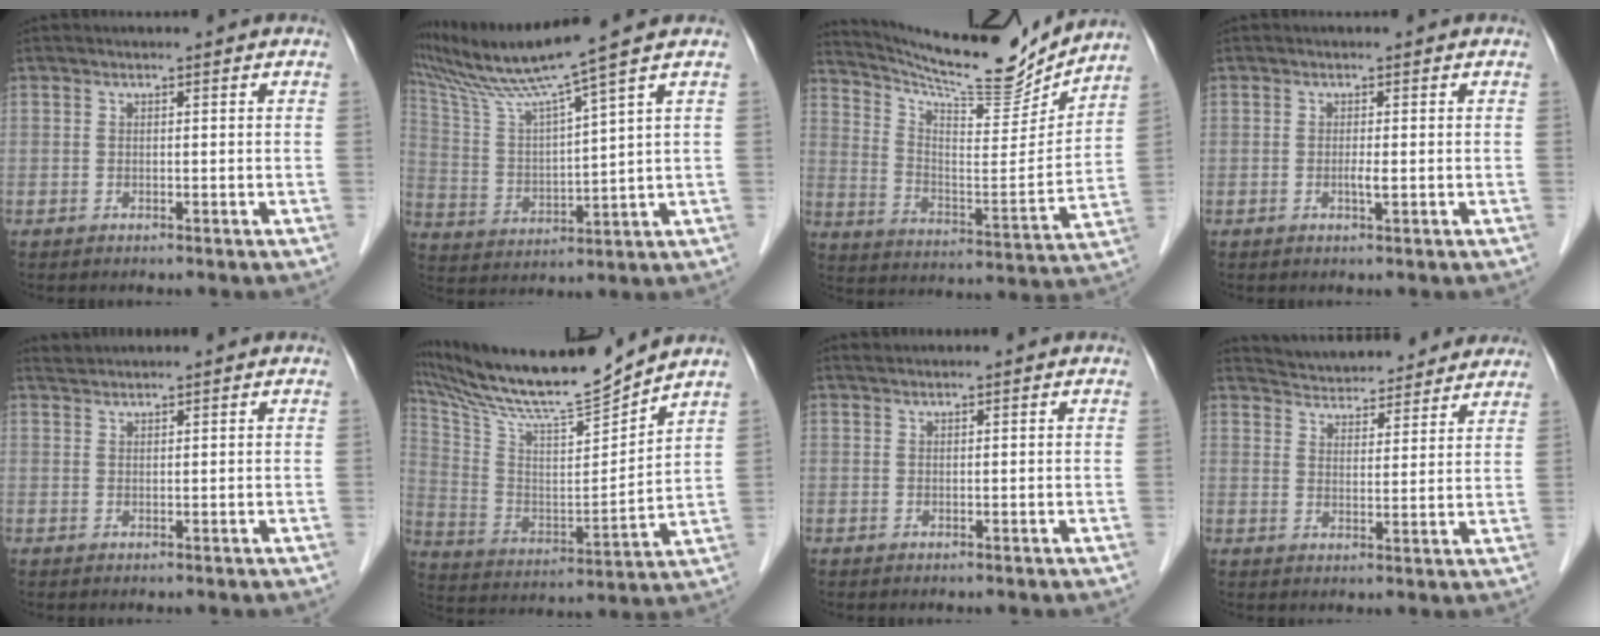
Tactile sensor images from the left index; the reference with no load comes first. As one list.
[{"total": 12.0, "force": [9.7, -2.6, 6.6], "torque": [-0.130, 0.002, 0.185]}, {"total": 18.0, "force": [17.1, 0.9, 5.6], "torque": [-0.108, -0.045, 0.261]}, {"total": 1.2, "force": [-0.2, -0.1, 1.2], "torque": [-0.024, -0.003, -0.003]}, {"total": 2.5, "force": [2.4, -0.2, 0.3], "torque": [-0.004, 0.024, 0.048]}, {"total": 16.4, "force": [15.2, -0.6, 6.1], "torque": [-0.128, -0.021, 0.274]}, {"total": 1.8, "force": [1.7, -0.1, 0.6], "torque": [-0.007, 0.023, 0.033]}, {"total": 15.9, "force": [15.0, 3.6, 3.8], "torque": [-0.047, 0.021, 0.201]}]